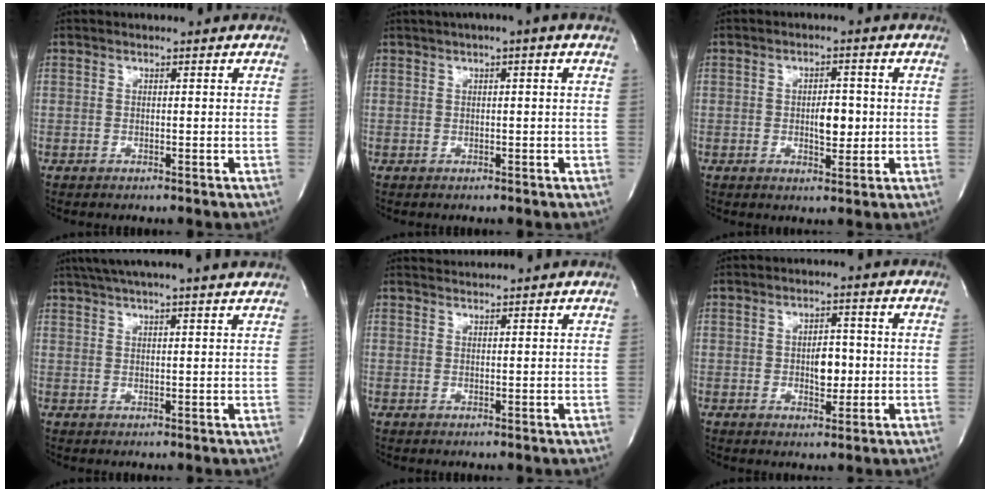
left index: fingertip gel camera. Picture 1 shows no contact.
{"total": 2.3, "force": [0.7, -0.1, 2.2], "torque": [-0.039, 0.008, 0.008]}
{"total": 4.2, "force": [-0.3, 2.0, 3.7], "torque": [-0.051, 0.001, 0.000]}
{"total": 11.4, "force": [9.7, -0.6, 5.8], "torque": [-0.101, 0.027, 0.123]}
{"total": 1.7, "force": [1.5, -0.7, -0.4], "torque": [-0.005, 0.001, 0.035]}
{"total": 4.3, "force": [-0.3, 2.3, 3.6], "torque": [-0.047, 0.003, 0.001]}